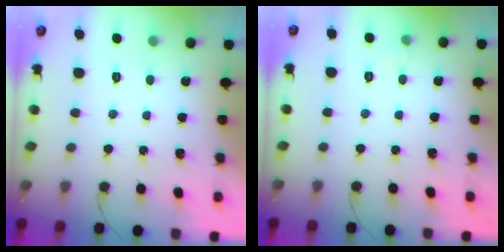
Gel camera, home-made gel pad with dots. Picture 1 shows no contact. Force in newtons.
{"total": 2.3, "press": 2.1, "slide": 0.9}